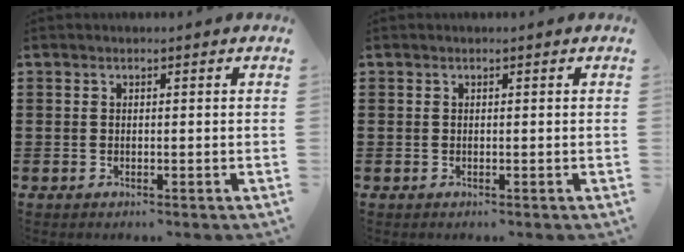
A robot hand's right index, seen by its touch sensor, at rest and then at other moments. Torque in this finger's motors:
{"motor_torque": [0.21, 0.23, 0.00, 0.00]}